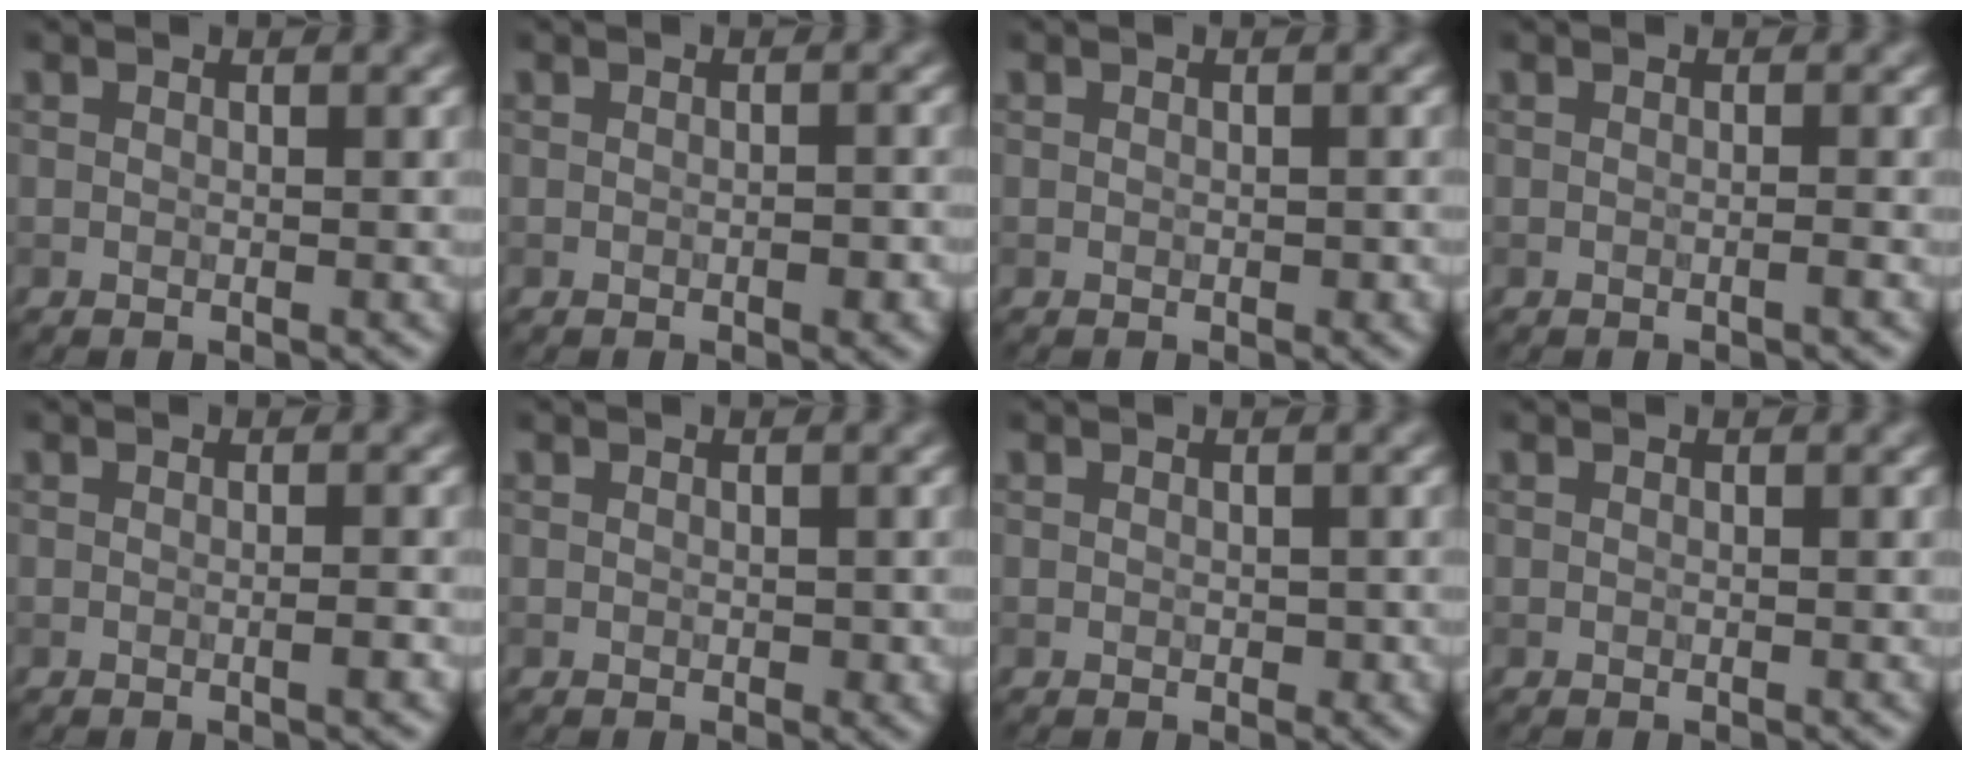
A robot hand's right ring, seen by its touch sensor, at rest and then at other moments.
{"total": 1.2, "force": [-0.4, 0.4, 1.1], "torque": [-0.015, 0.000, -0.005]}
{"total": 0.6, "force": [-0.1, 0.4, 0.5], "torque": [-0.007, -0.002, 0.000]}
{"total": 0.6, "force": [-0.3, 0.0, 0.5], "torque": [-0.006, 0.000, -0.007]}
{"total": 1.1, "force": [-0.3, 0.1, 1.0], "torque": [-0.013, 0.001, -0.006]}
{"total": 0.7, "force": [0.0, 0.6, 0.5], "torque": [-0.004, -0.004, -0.001]}
{"total": 0.7, "force": [0.0, 0.6, 0.4], "torque": [-0.004, -0.005, -0.001]}
{"total": 0.0}